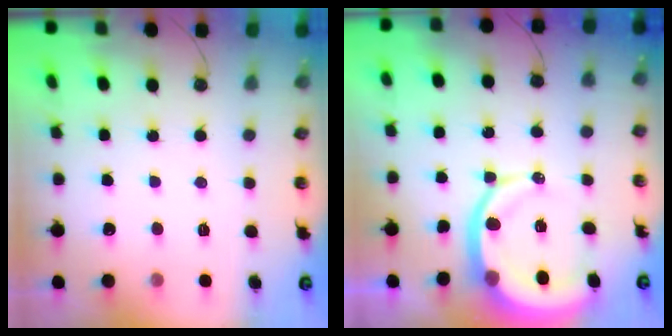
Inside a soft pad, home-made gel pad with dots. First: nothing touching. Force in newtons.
{"total": 11.4, "press": 11.3, "slide": 1.4}